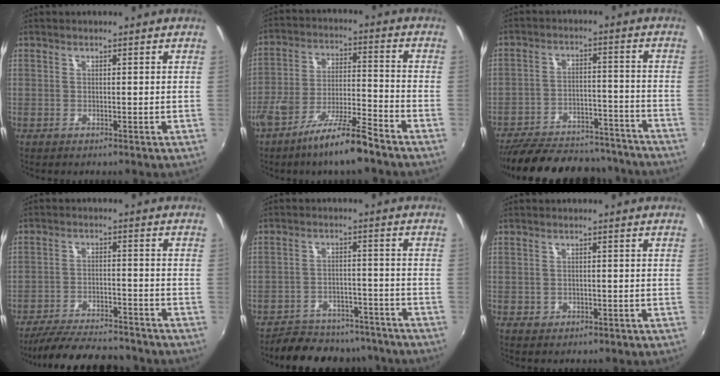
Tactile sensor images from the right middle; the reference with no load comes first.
{"total": 11.2, "force": [-8.2, 1.3, 7.5], "torque": [-0.149, -0.007, -0.145]}
{"total": 25.0, "force": [-21.5, 8.9, 9.0], "torque": [-0.189, 0.023, -0.281]}
{"total": 16.3, "force": [-14.4, 3.7, 6.7], "torque": [-0.145, -0.017, -0.216]}
{"total": 17.4, "force": [-15.0, 6.8, 5.6], "torque": [-0.127, 0.017, -0.191]}
{"total": 2.2, "force": [-0.6, 2.0, 0.8], "torque": [-0.015, -0.004, -0.007]}